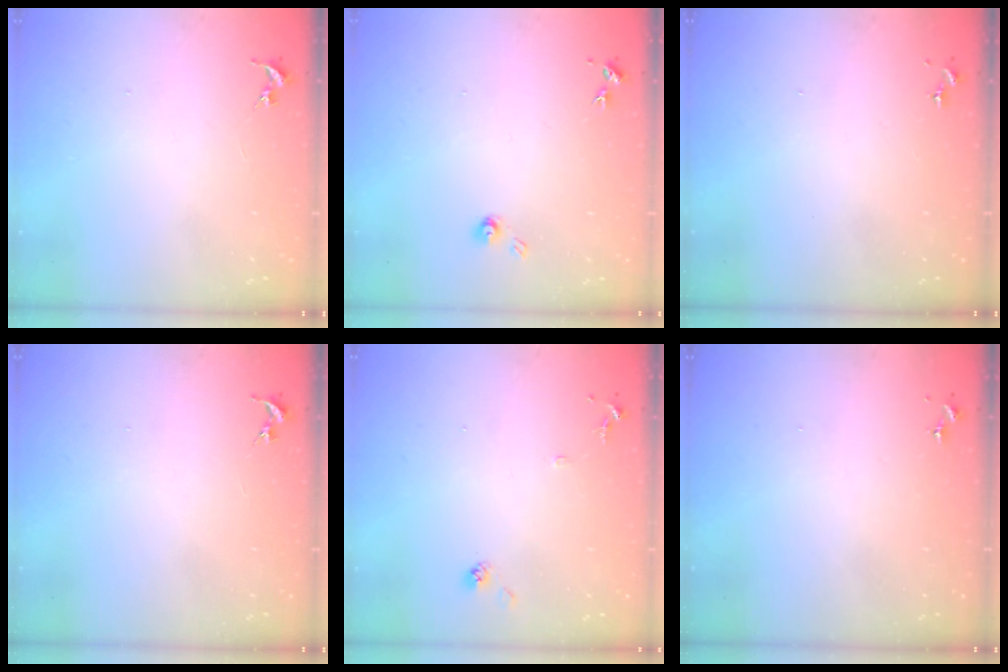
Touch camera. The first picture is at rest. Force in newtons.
{"total": 4.0, "press": 4.0, "slide": 0.4}
{"total": 0.0}
{"total": 0.0}
{"total": 7.8, "press": 7.7, "slide": 0.6}
{"total": 0.0}